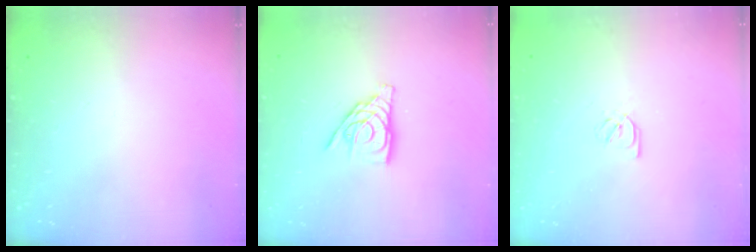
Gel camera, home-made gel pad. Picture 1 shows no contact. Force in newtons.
{"total": 11.4, "press": 11.4, "slide": 1.1}
{"total": 2.2, "press": 2.1, "slide": 0.6}